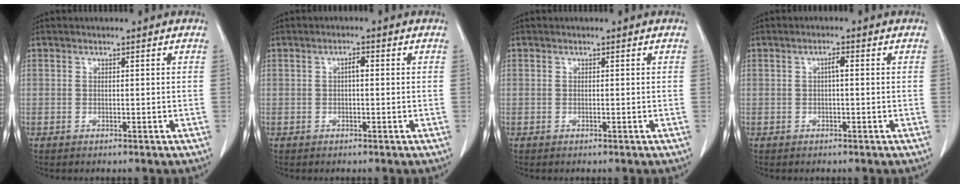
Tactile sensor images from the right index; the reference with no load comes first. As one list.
[{"total": 1.5, "force": [0.1, 0.5, 1.4], "torque": [-0.024, 0.005, 0.001]}, {"total": 0.0}, {"total": 1.5, "force": [0.1, 0.3, 1.4], "torque": [-0.024, 0.005, 0.002]}]